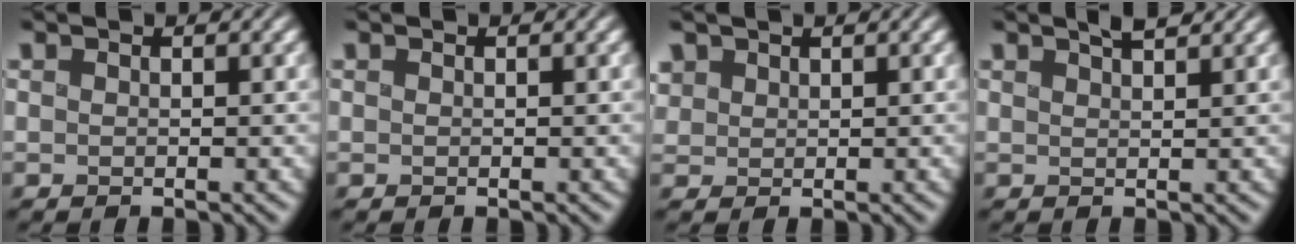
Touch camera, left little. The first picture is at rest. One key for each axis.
{"total": 0.0}
{"total": 1.6, "fx": 1.0, "fy": 1.2, "fz": 0.3, "tx": -0.015, "ty": 0.004, "tz": 0.028}
{"total": 1.7, "fx": 1.3, "fy": 0.3, "fz": 1.1, "tx": -0.005, "ty": 0.006, "tz": 0.021}